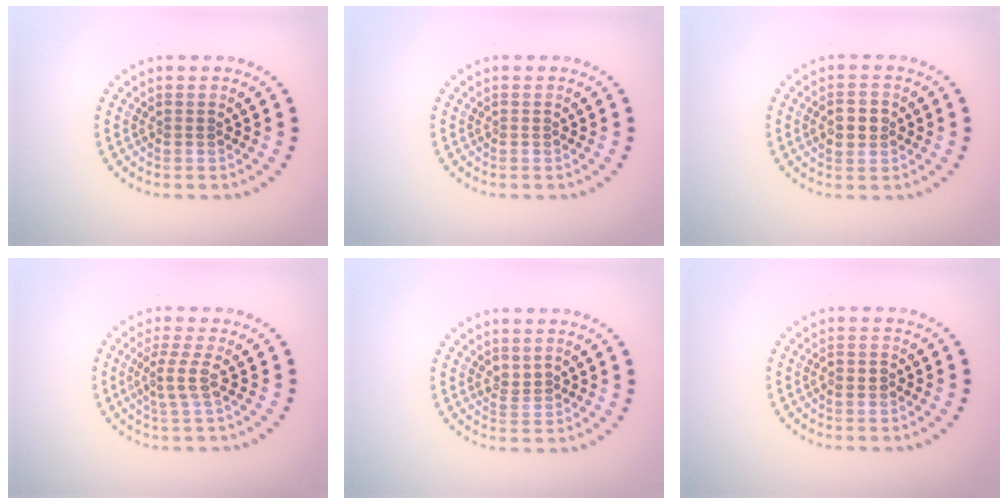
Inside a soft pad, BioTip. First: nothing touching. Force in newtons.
{"total": 0.0}
{"total": 2.8, "press": 2.8, "slide": 0.1}
{"total": 2.1, "press": 1.6, "slide": 1.4}
{"total": 0.9, "press": 0.7, "slide": 0.5}
{"total": 1.0, "press": 1.0, "slide": 0.4}